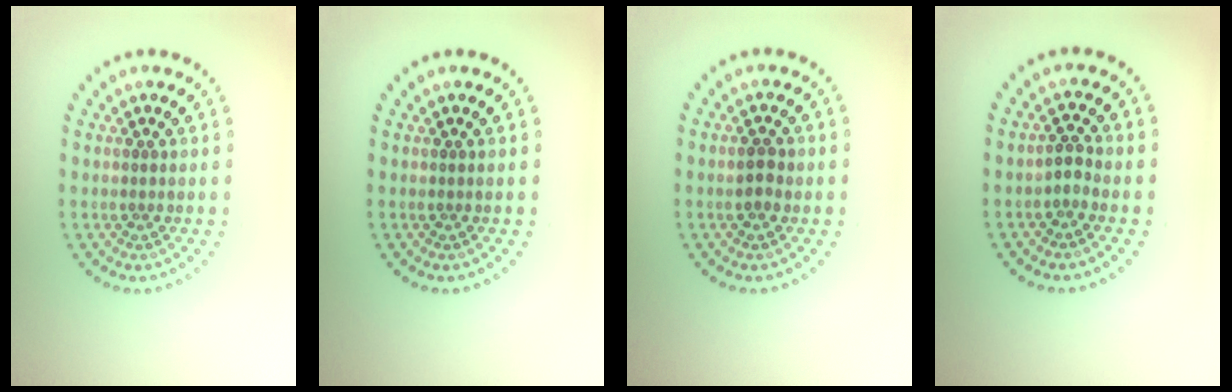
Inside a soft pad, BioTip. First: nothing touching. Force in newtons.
{"total": 0.0}
{"total": 1.6, "press": 1.6, "slide": 0.1}
{"total": 1.2, "press": 1.0, "slide": 0.6}